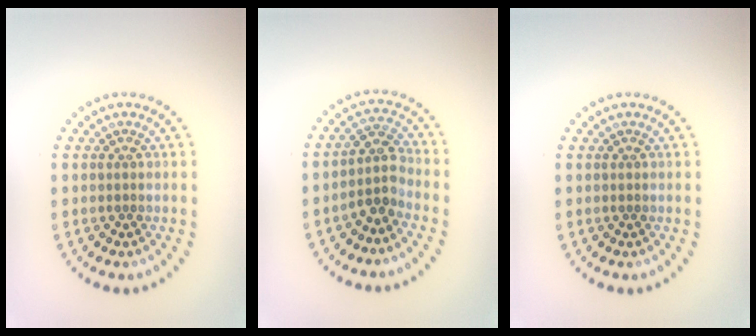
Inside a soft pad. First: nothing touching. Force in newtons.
{"total": 2.7, "press": 2.1, "slide": 1.6}
{"total": 0.0}